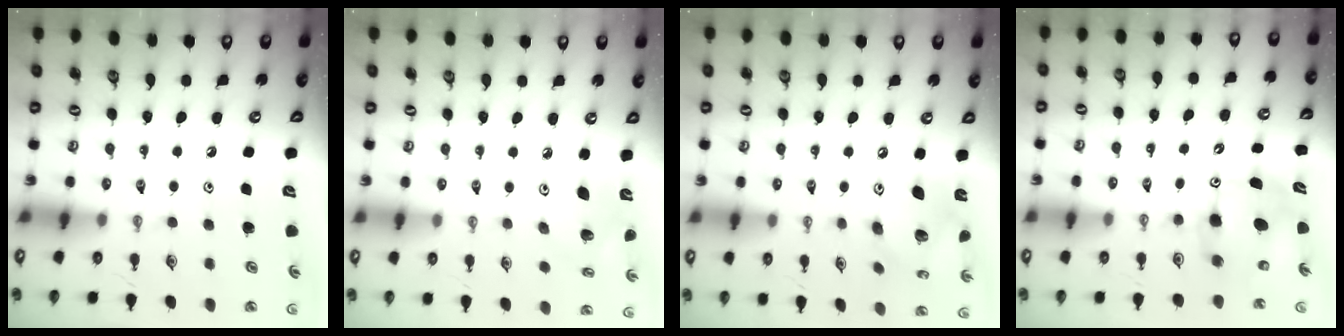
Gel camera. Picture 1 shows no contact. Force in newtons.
{"total": 7.2, "press": 7.0, "slide": 1.9}
{"total": 13.4, "press": 13.3, "slide": 1.2}
{"total": 7.8, "press": 7.5, "slide": 2.0}